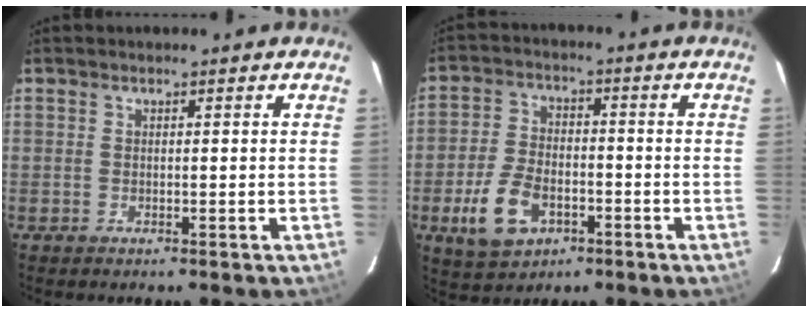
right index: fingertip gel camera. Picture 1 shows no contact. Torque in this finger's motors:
{"motor_torque": [0.78, -0.67, 0.45, 0.12]}